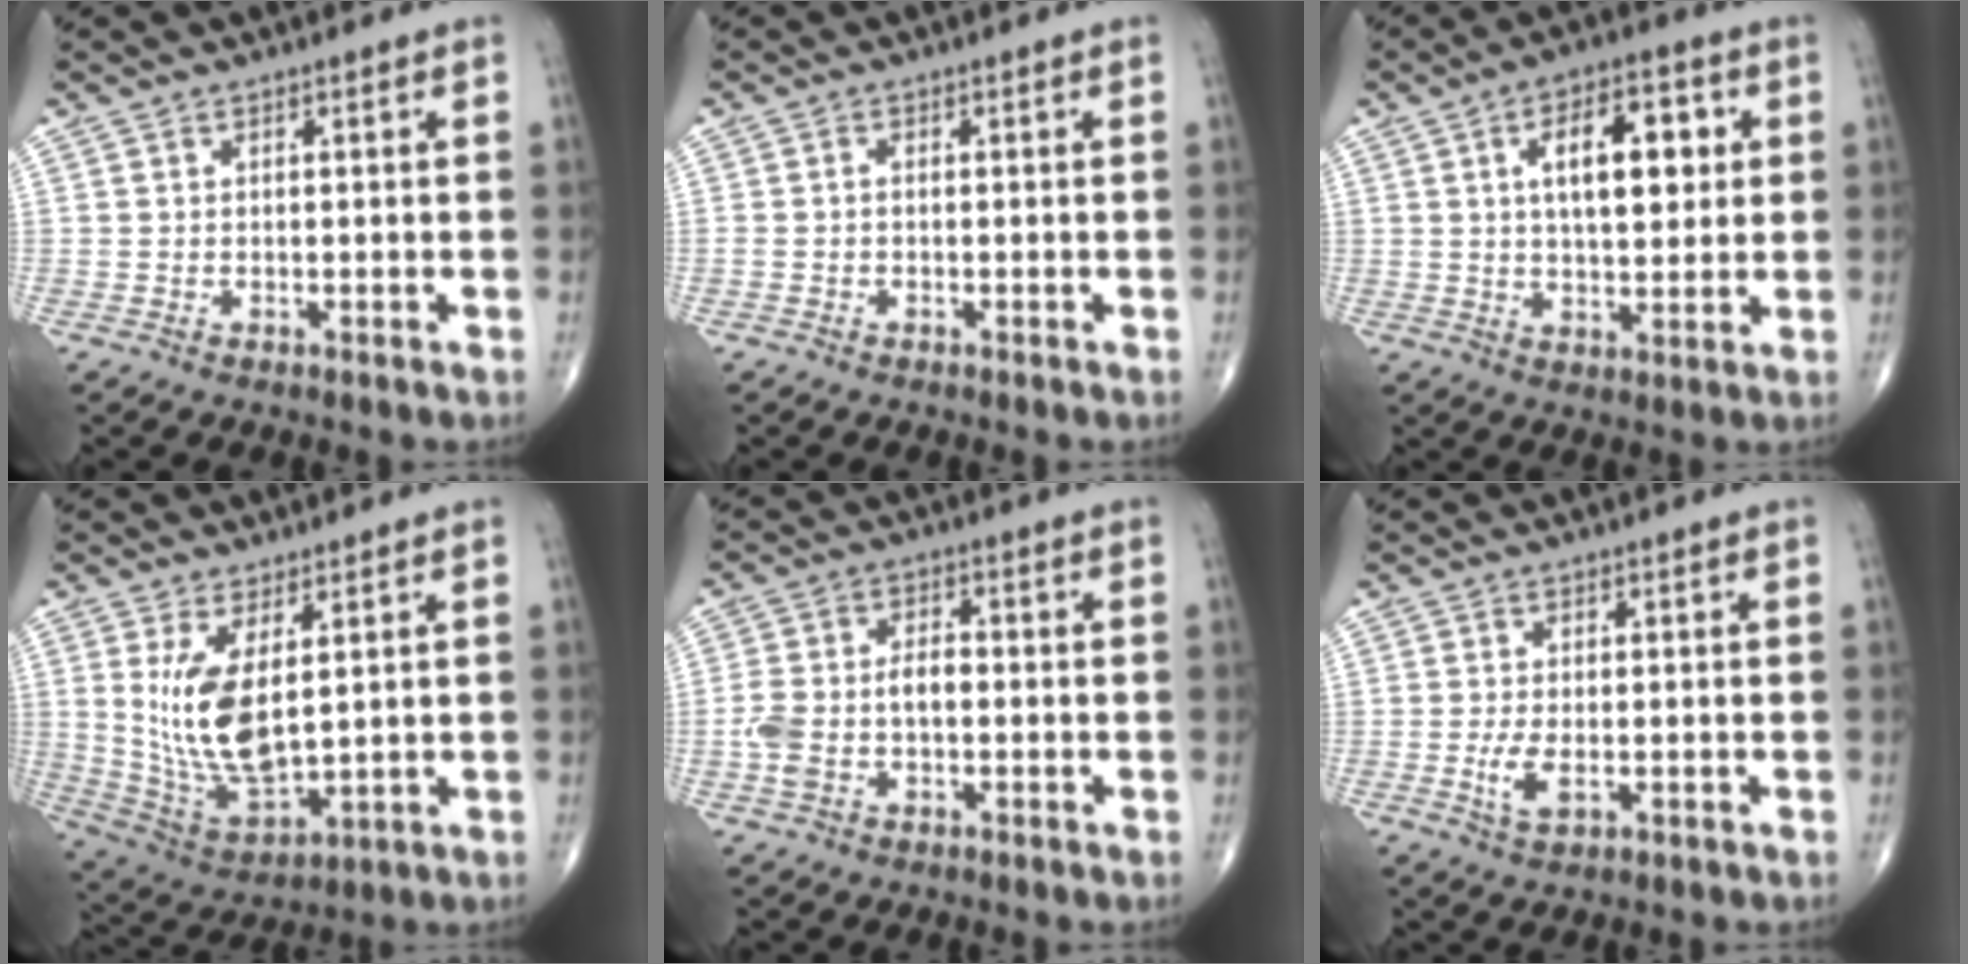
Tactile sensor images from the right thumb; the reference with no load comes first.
{"total": 0.8, "force": [-0.2, 0.4, 0.7], "torque": [-0.016, -0.001, -0.006]}
{"total": 12.2, "force": [3.0, 5.8, 10.3], "torque": [-0.136, 0.001, 0.046]}
{"total": 12.5, "force": [2.8, 5.5, 10.8], "torque": [-0.209, -0.028, 0.074]}
{"total": 7.5, "force": [-1.2, 4.3, 6.0], "torque": [-0.137, 0.025, -0.023]}
{"total": 3.8, "force": [-0.8, 1.8, 3.3], "torque": [-0.070, -0.007, -0.015]}